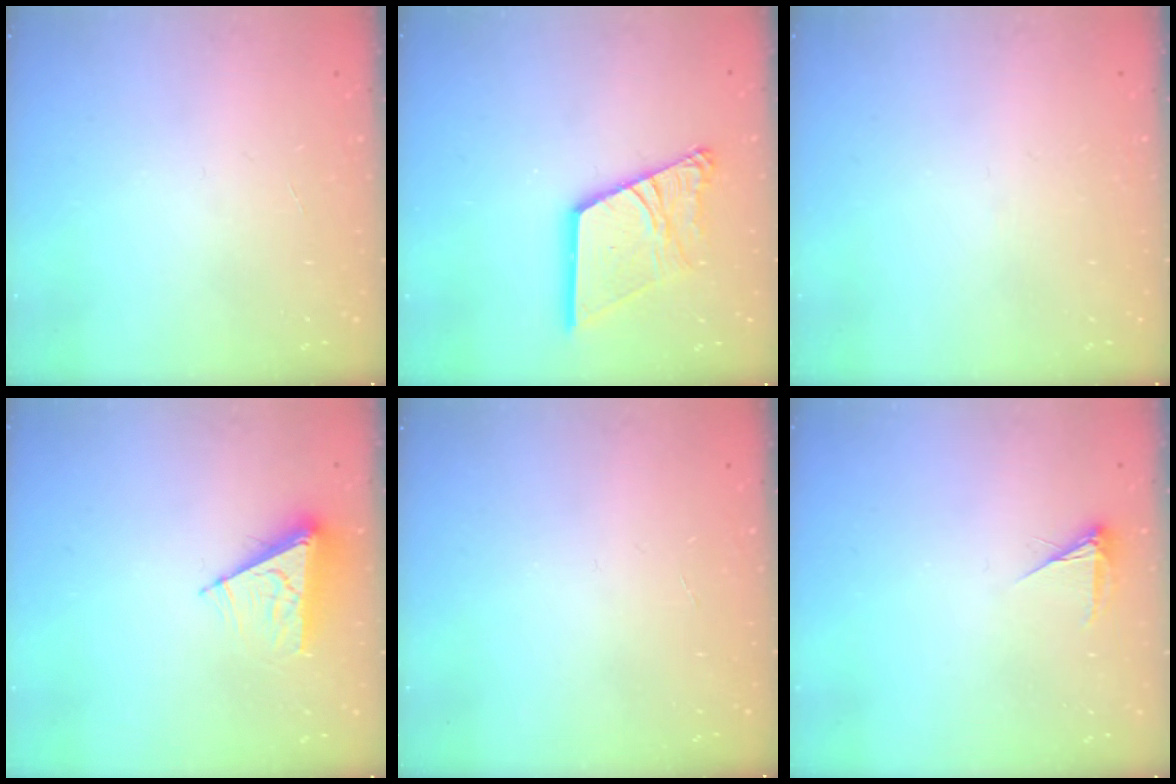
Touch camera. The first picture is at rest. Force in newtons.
{"total": 15.3, "press": 15.2, "slide": 1.6}
{"total": 2.7, "press": 2.6, "slide": 0.5}
{"total": 7.9, "press": 7.9, "slide": 0.3}
{"total": 0.0}
{"total": 3.3, "press": 3.3, "slide": 0.4}